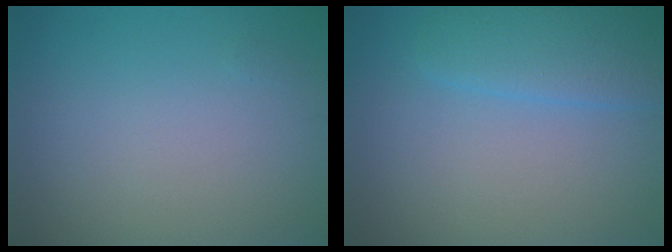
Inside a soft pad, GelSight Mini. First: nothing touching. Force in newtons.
{"total": 2.7, "press": 2.7, "slide": 0.0}